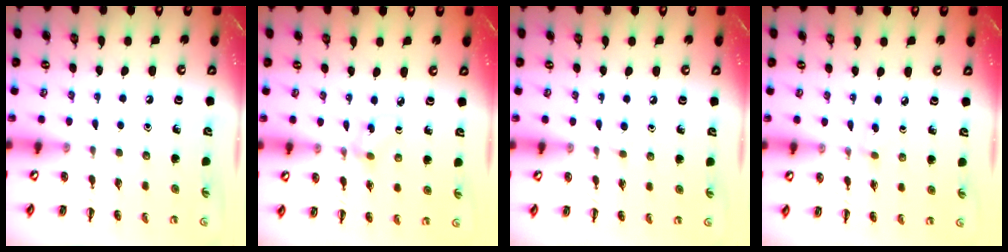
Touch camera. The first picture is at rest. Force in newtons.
{"total": 1.9, "press": 1.7, "slide": 0.7}
{"total": 1.7, "press": 1.5, "slide": 0.9}
{"total": 2.6, "press": 2.4, "slide": 1.2}